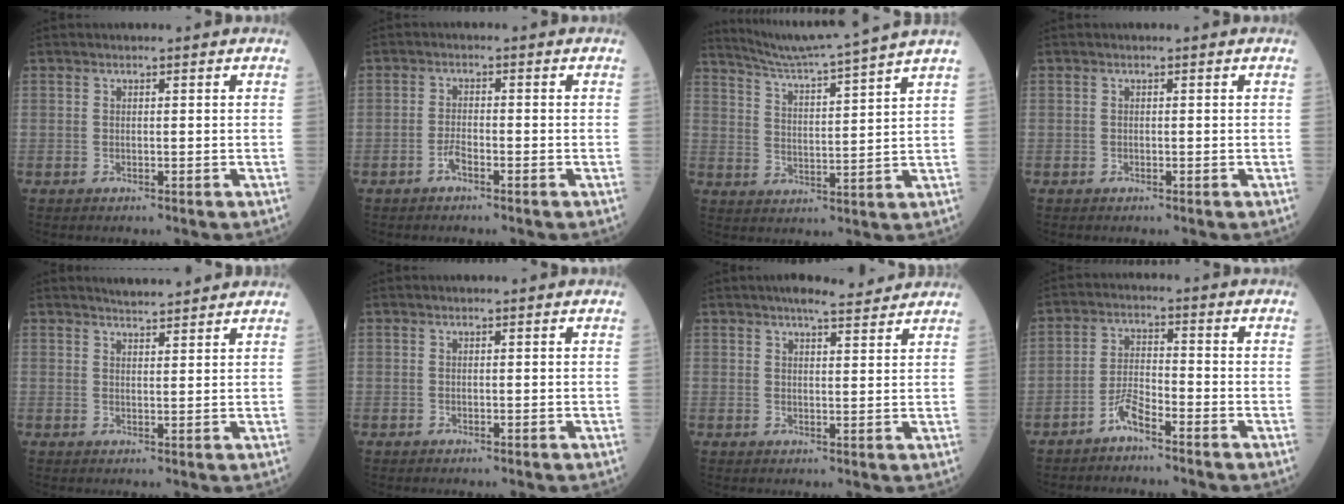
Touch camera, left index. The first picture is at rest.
{"total": 2.0, "force": [-1.4, 0.4, 1.3], "torque": [-0.028, 0.000, -0.027]}
{"total": 13.4, "force": [12.1, -2.8, 5.1], "torque": [-0.099, -0.021, 0.184]}
{"total": 0.0}
{"total": 4.3, "force": [4.1, 0.3, 1.1], "torque": [-0.023, 0.015, 0.060]}
{"total": 0.0}
{"total": 6.1, "force": [5.4, 0.9, 2.7], "torque": [-0.043, 0.016, 0.072]}
{"total": 4.0, "force": [-3.2, 0.5, 2.3], "torque": [-0.050, -0.001, -0.064]}